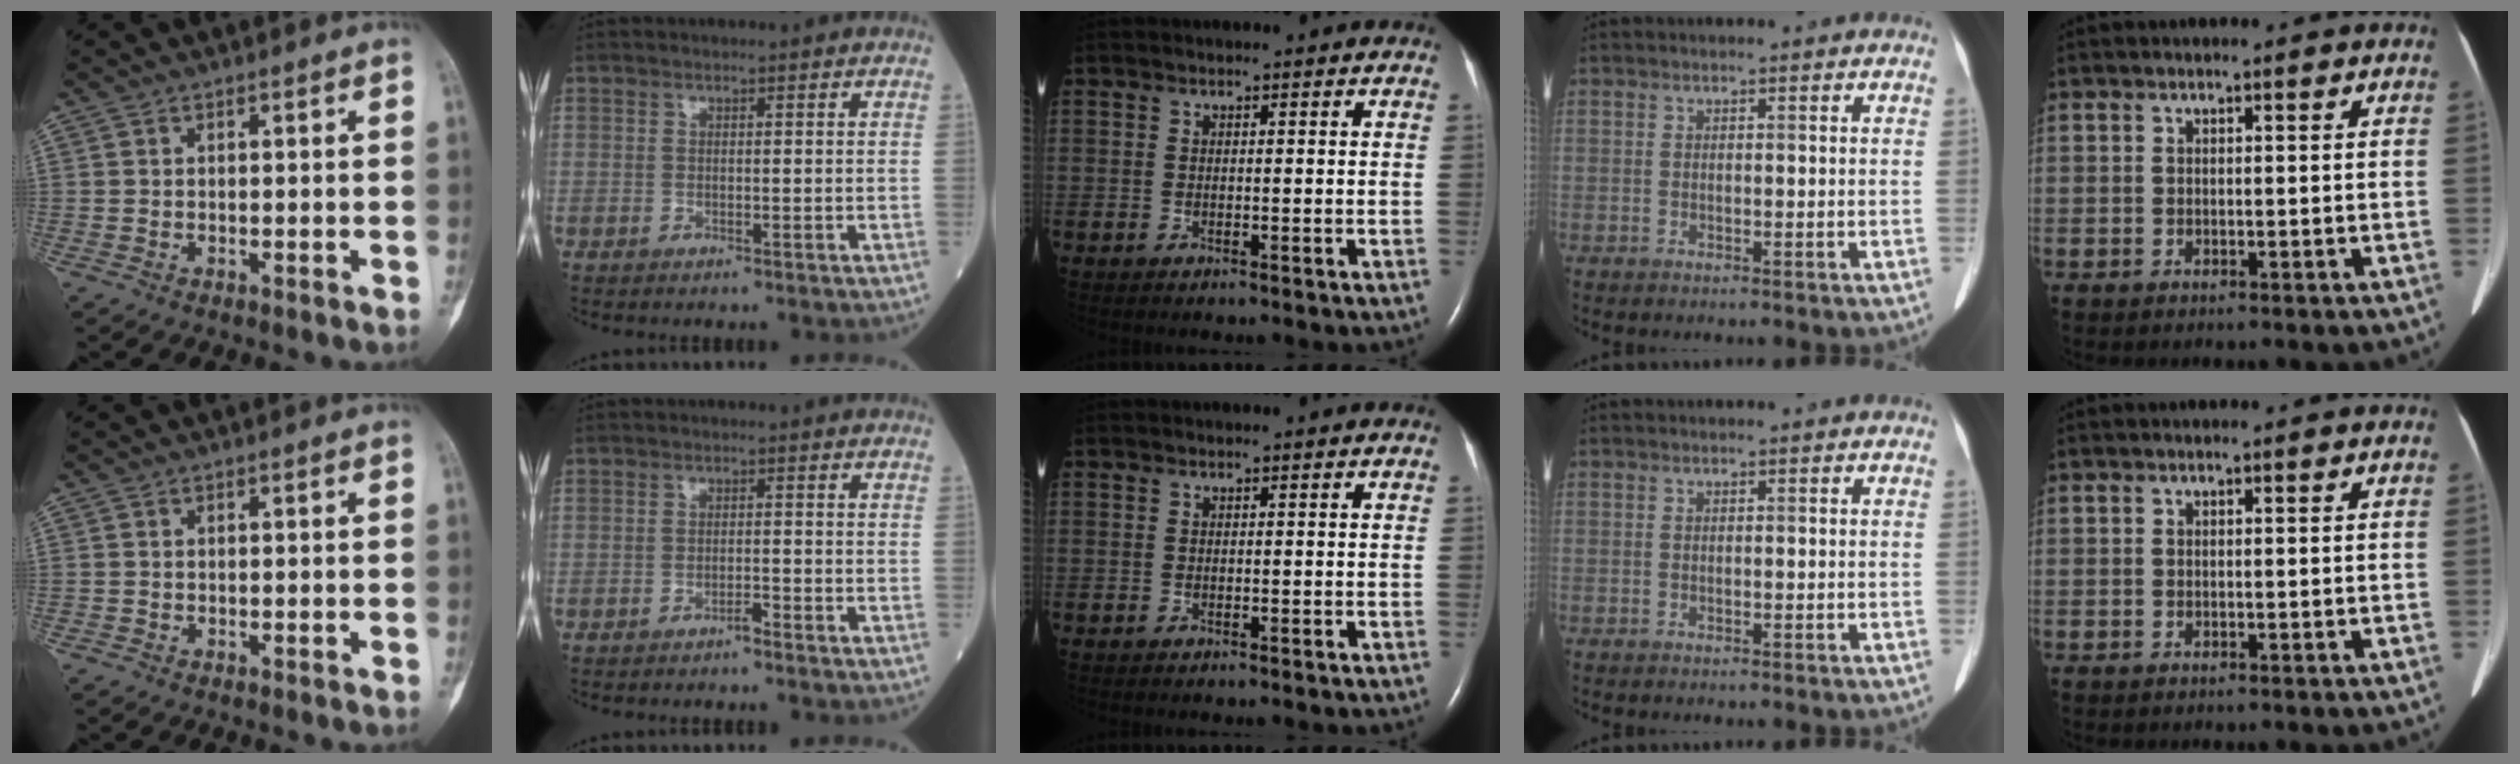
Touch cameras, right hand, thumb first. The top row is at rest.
{"index": {"total": 1.2, "force": [-1.1, 0.1, 0.6], "torque": [-0.010, 0.002, -0.019]}}